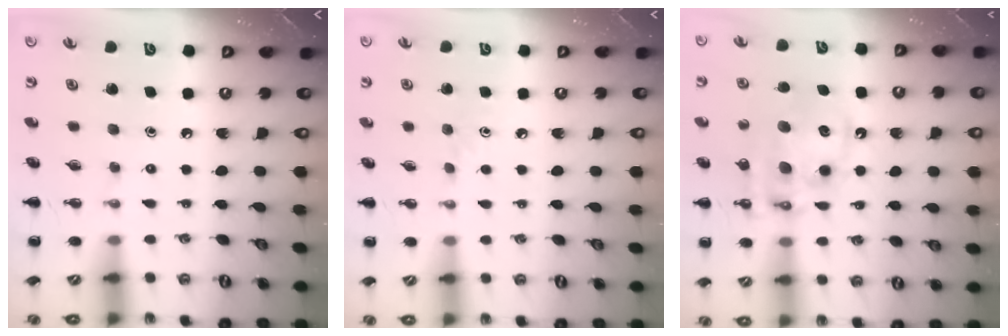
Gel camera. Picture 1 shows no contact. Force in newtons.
{"total": 2.7, "press": 2.5, "slide": 1.0}
{"total": 13.8, "press": 13.4, "slide": 3.3}